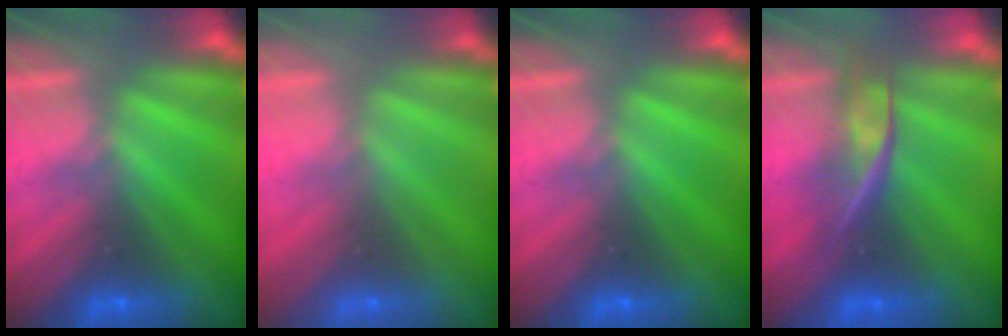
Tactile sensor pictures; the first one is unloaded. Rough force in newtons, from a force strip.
{"total": 2.9}
{"total": 0.0}
{"total": 2.4}